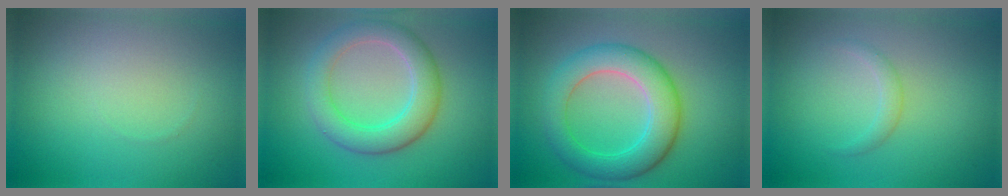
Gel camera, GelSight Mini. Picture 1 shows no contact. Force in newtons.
{"total": 5.3, "press": 5.3, "slide": 0.3}
{"total": 6.6, "press": 6.5, "slide": 0.2}
{"total": 1.2, "press": 1.2, "slide": 0.0}